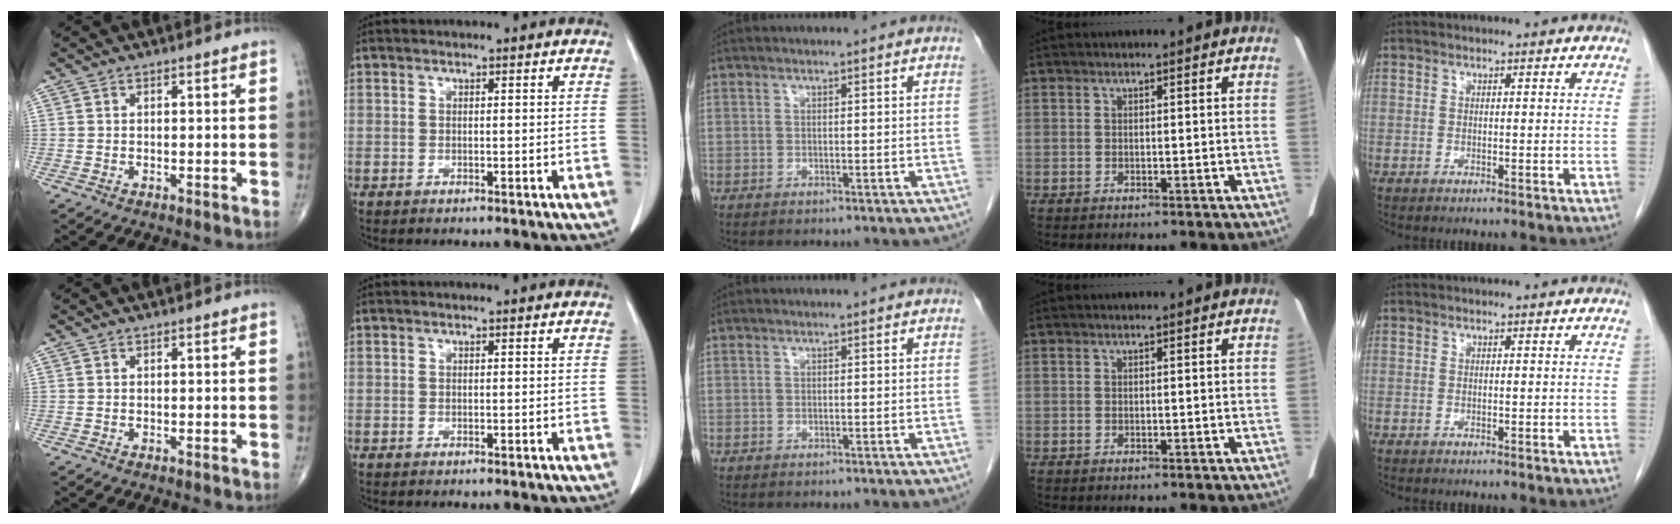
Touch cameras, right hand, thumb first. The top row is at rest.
{}